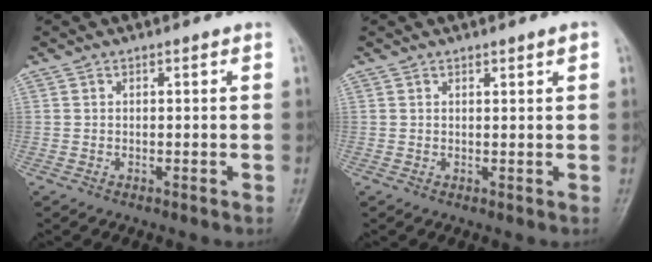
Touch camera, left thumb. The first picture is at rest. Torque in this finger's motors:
{"motor_torque": [-0.07, 0.00, 0.12, 0.02, 0.03]}